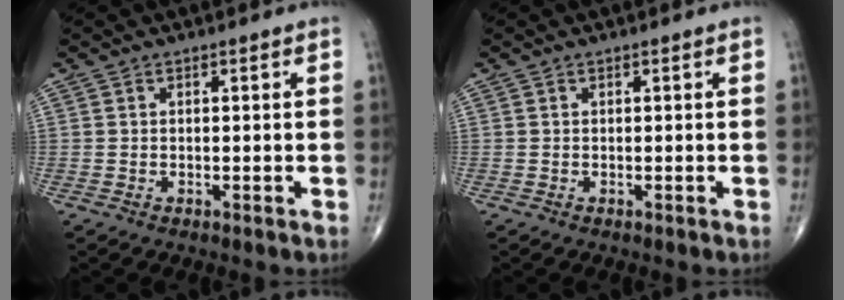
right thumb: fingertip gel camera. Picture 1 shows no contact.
{"total": 0.0}